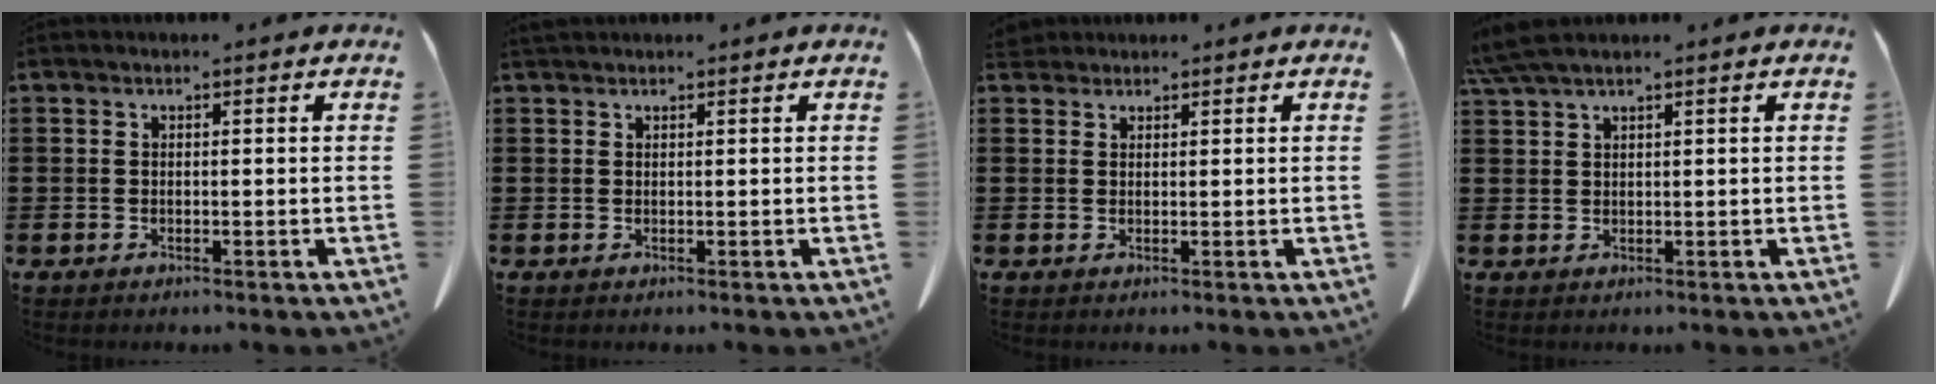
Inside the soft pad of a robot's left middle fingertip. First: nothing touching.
{"total": 0.8, "force": [0.7, 0.2, 0.2], "torque": [-0.006, 0.000, 0.015]}
{"total": 1.8, "force": [1.7, 0.6, 0.3], "torque": [-0.012, 0.003, 0.034]}
{"total": 3.3, "force": [2.6, 0.3, 2.1], "torque": [-0.047, 0.000, 0.050]}